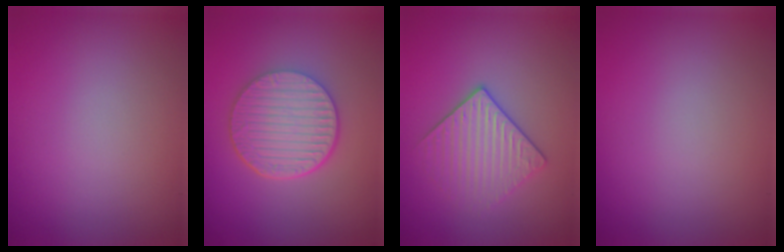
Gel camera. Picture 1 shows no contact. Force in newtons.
{"total": 6.6, "press": 4.7, "slide": 4.6}
{"total": 3.2, "press": 3.0, "slide": 1.2}
{"total": 0.0}